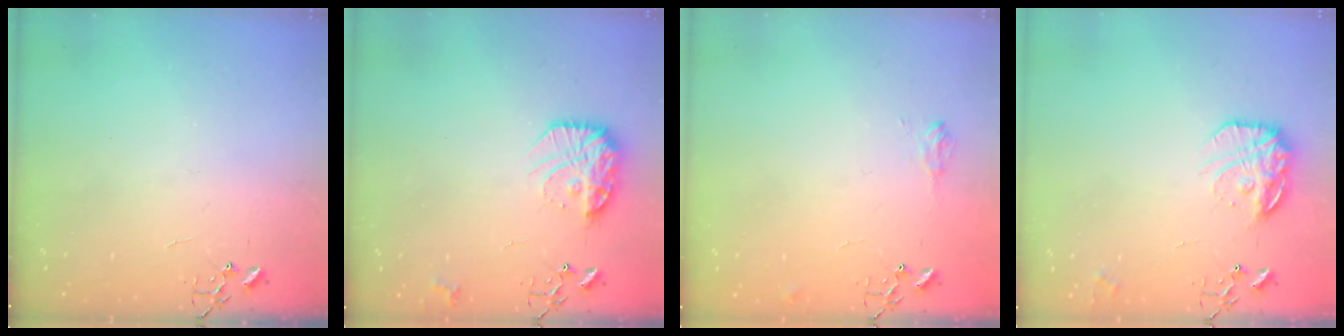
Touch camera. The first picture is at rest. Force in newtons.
{"total": 16.1, "press": 16.0, "slide": 1.4}
{"total": 7.2, "press": 7.1, "slide": 0.9}
{"total": 16.0, "press": 15.9, "slide": 1.3}